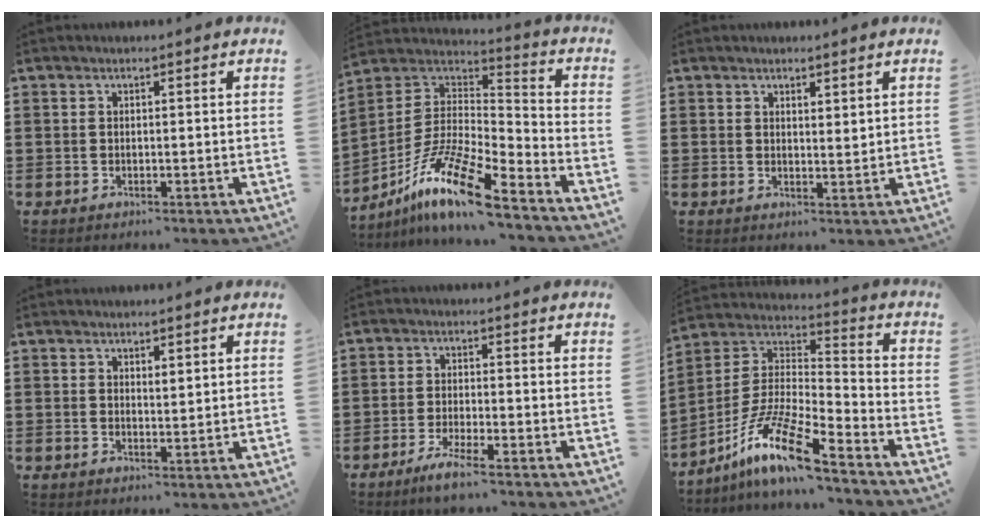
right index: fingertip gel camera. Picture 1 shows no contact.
{"total": 14.0, "force": [-10.3, 2.2, 9.3], "torque": [-0.188, 0.013, -0.199]}
{"total": 1.5, "force": [1.4, 0.5, 0.4], "torque": [-0.010, 0.004, 0.027]}
{"total": 1.3, "force": [1.2, 0.4, 0.3], "torque": [-0.007, 0.002, 0.022]}
{"total": 3.4, "force": [-2.8, -0.2, 1.9], "torque": [-0.046, -0.009, -0.055]}
{"total": 13.3, "force": [-9.8, 1.9, 8.8], "torque": [-0.183, 0.011, -0.190]}